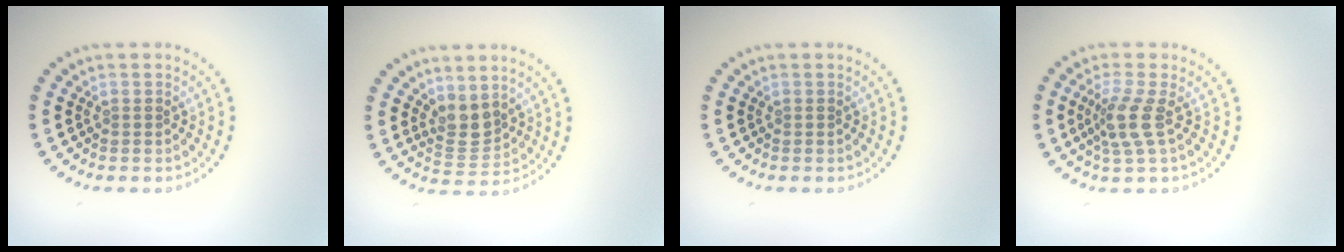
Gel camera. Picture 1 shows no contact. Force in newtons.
{"total": 2.7, "press": 2.2, "slide": 1.6}
{"total": 0.0}
{"total": 2.8, "press": 2.2, "slide": 1.8}